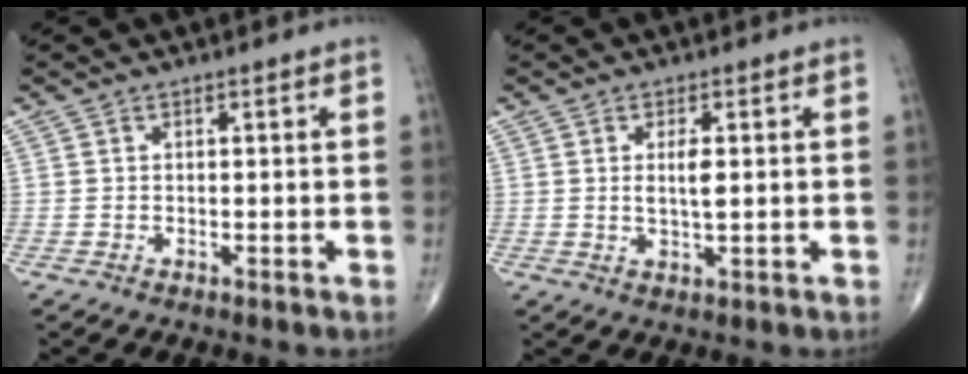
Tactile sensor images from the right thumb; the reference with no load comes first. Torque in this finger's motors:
{"motor_torque": [-0.34, -0.30, 0.04, 0.09, 0.08]}